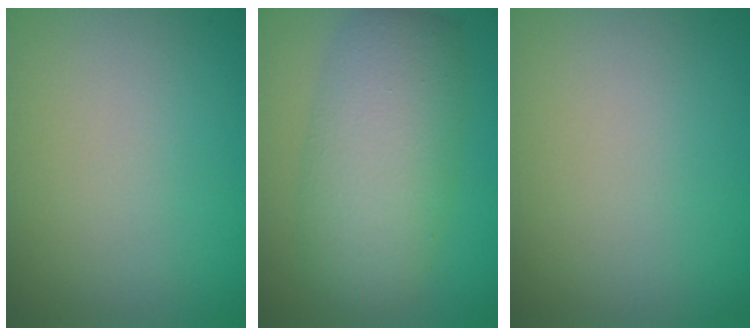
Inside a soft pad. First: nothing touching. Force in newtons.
{"total": 7.3, "press": 7.3, "slide": 0.1}
{"total": 0.0}